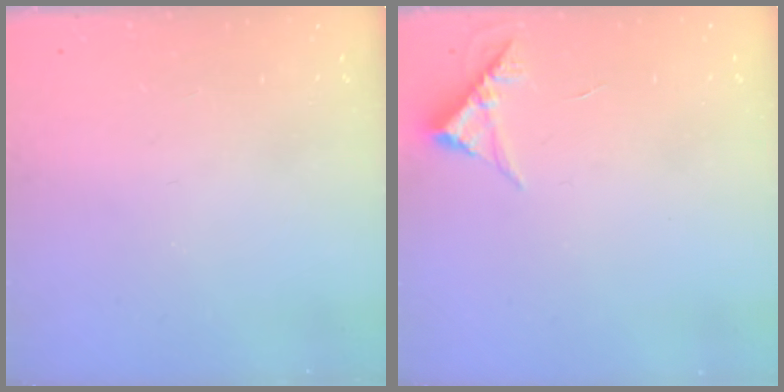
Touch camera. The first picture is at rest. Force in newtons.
{"total": 4.6, "press": 4.6, "slide": 0.3}